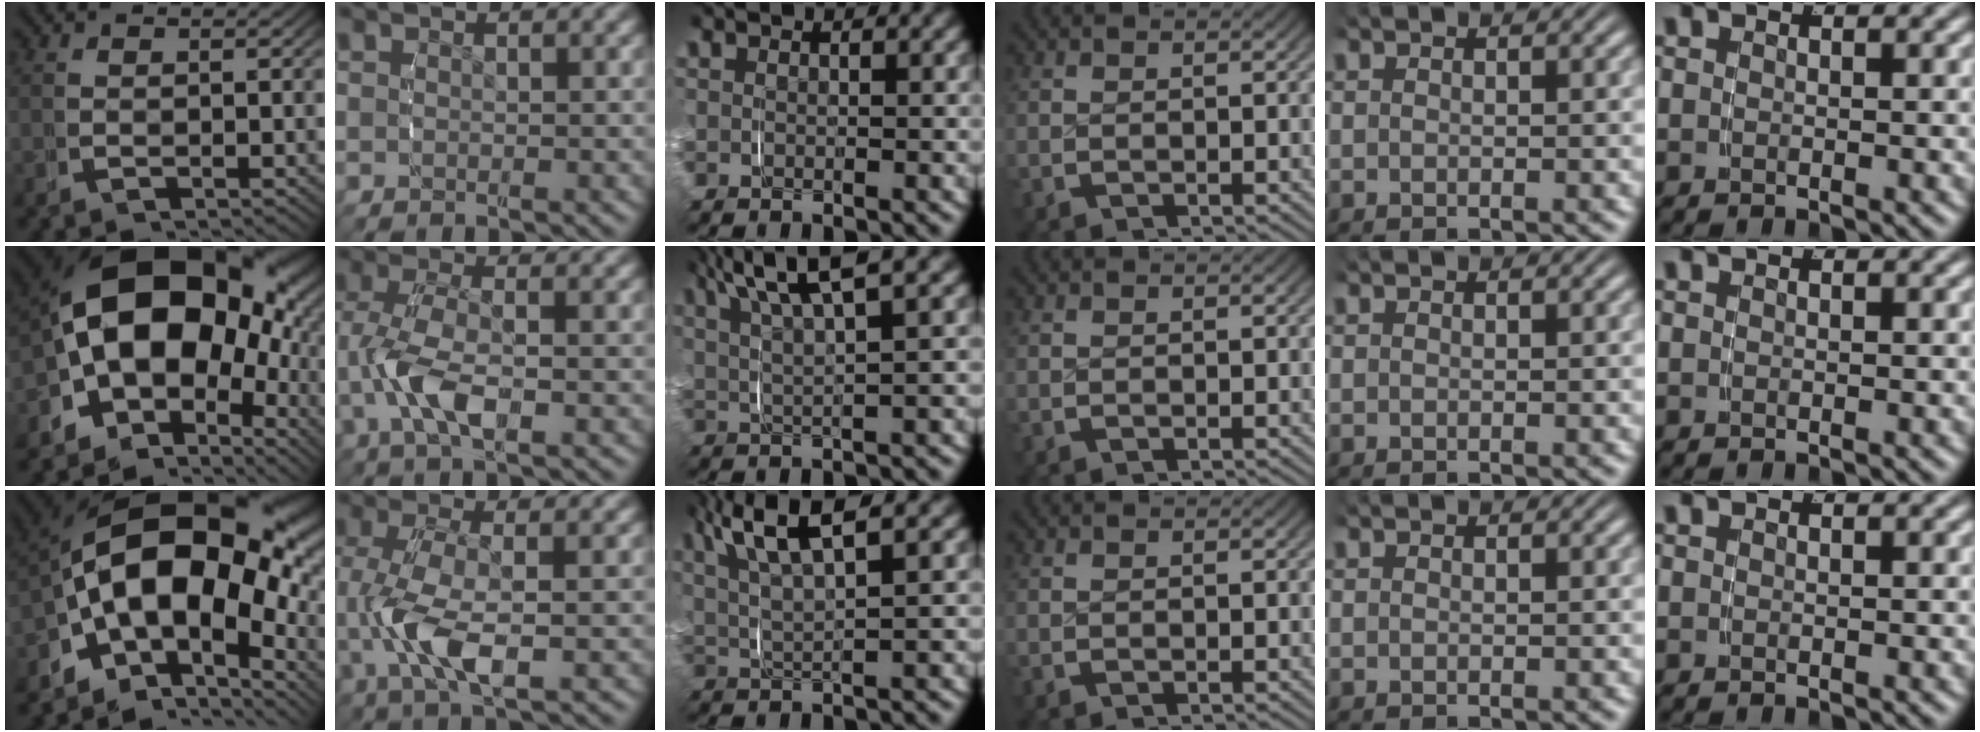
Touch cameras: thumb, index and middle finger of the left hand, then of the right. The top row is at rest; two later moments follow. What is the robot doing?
{"motion": "grasp_and_lifting", "object": "paper plate"}